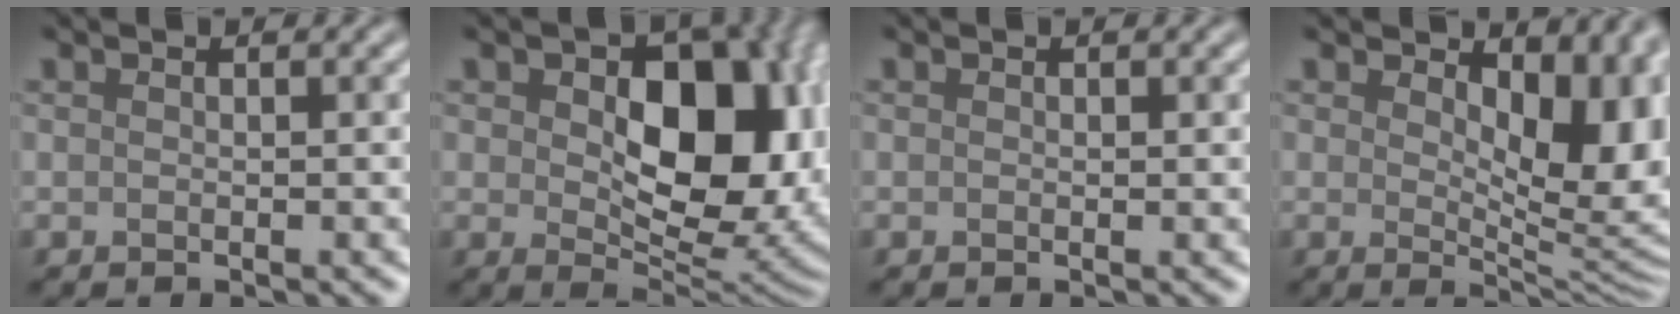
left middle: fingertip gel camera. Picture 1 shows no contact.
{"total": 13.0, "force": [1.9, 8.1, 10.0], "torque": [-0.127, -0.012, 0.041]}
{"total": 0.0}
{"total": 8.7, "force": [2.3, 4.7, 7.0], "torque": [-0.101, -0.015, 0.037]}